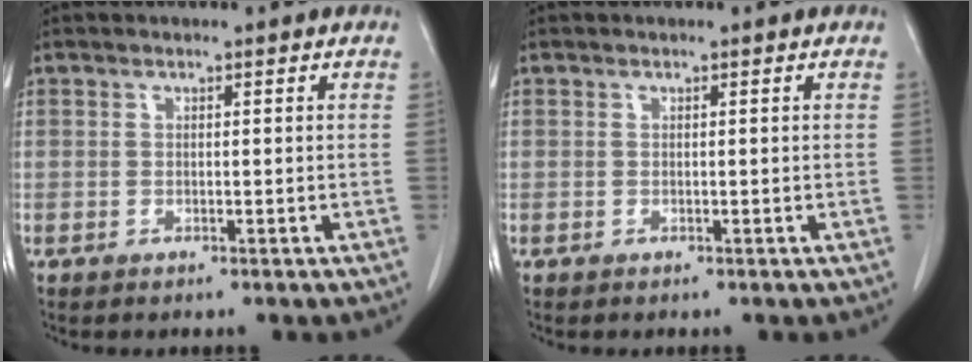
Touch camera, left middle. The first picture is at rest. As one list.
[{"total": 0.0}]